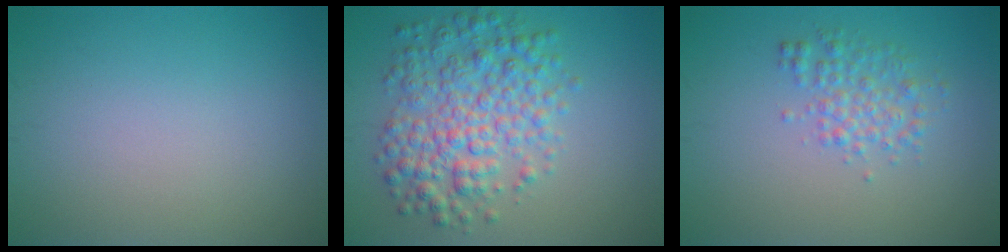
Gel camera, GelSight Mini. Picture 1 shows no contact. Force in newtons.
{"total": 6.3, "press": 6.3, "slide": 0.1}
{"total": 2.5, "press": 2.5, "slide": 0.0}